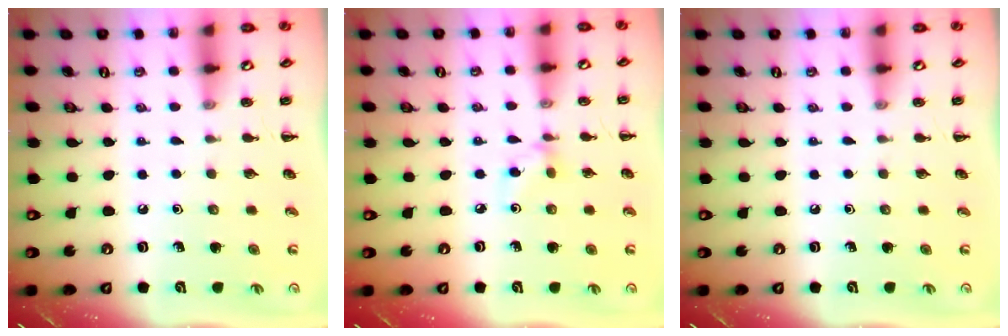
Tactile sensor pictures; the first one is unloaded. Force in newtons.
{"total": 3.9, "press": 3.6, "slide": 1.5}
{"total": 0.0}